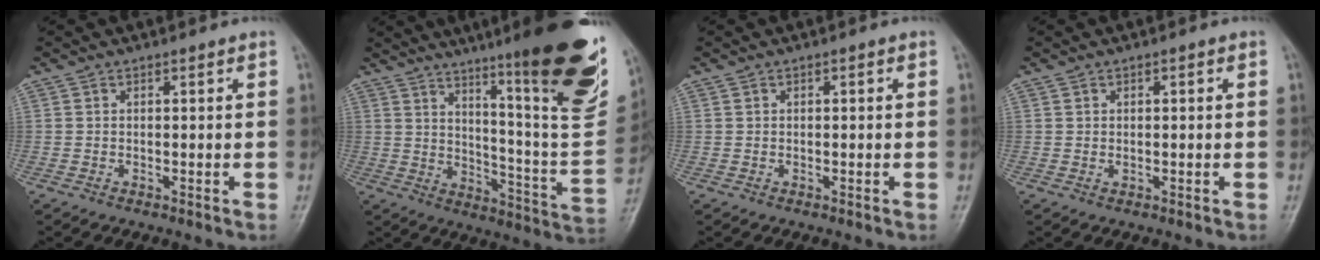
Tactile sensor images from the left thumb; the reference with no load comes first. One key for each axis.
{"total": 27.1, "fx": 15.8, "fy": 3.8, "fz": 21.8, "tx": -0.272, "ty": -0.076, "tz": 0.232}
{"total": 0.0}
{"total": 0.6, "fx": 0.0, "fy": 0.4, "fz": 0.4, "tx": -0.008, "ty": 0.000, "tz": 0.001}